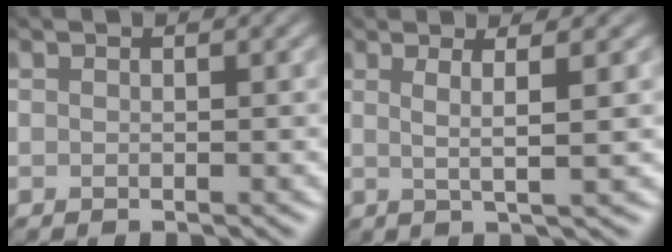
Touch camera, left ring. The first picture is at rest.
{"total": 3.1, "force": [0.8, 0.5, 3.0], "torque": [-0.052, 0.001, 0.009]}